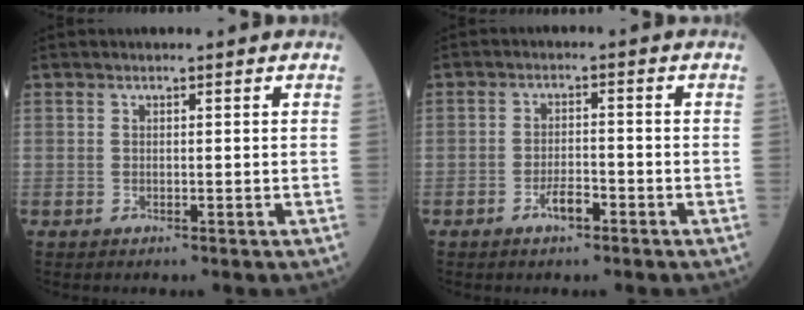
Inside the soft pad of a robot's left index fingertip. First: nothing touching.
{"total": 3.2, "force": [-2.0, 1.0, 2.3], "torque": [-0.043, 0.003, -0.037]}